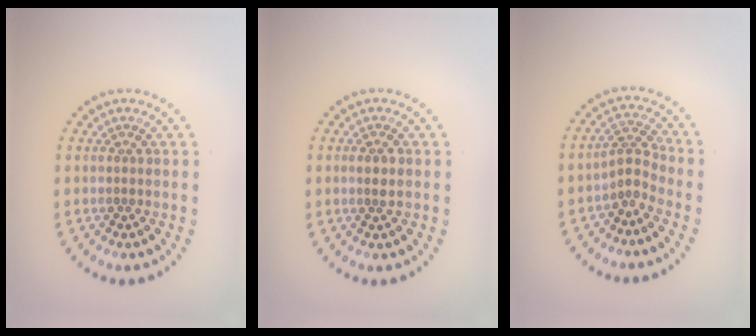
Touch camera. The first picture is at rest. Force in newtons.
{"total": 1.3, "press": 1.2, "slide": 0.5}
{"total": 2.3, "press": 1.5, "slide": 1.7}